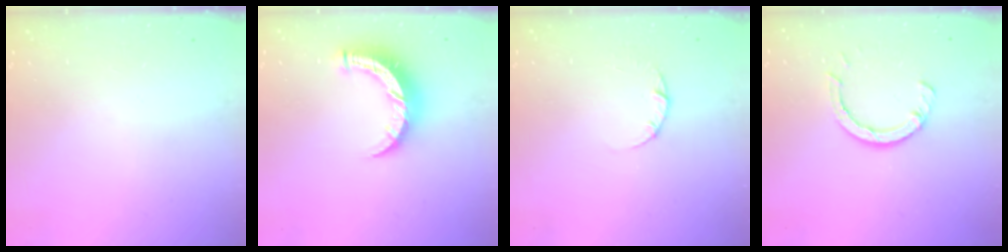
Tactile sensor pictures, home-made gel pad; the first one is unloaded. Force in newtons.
{"total": 8.6, "press": 8.6, "slide": 0.6}
{"total": 2.2, "press": 2.2, "slide": 0.3}
{"total": 5.7, "press": 5.6, "slide": 0.7}